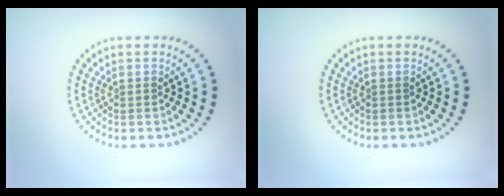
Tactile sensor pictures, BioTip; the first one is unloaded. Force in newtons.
{"total": 0.0}